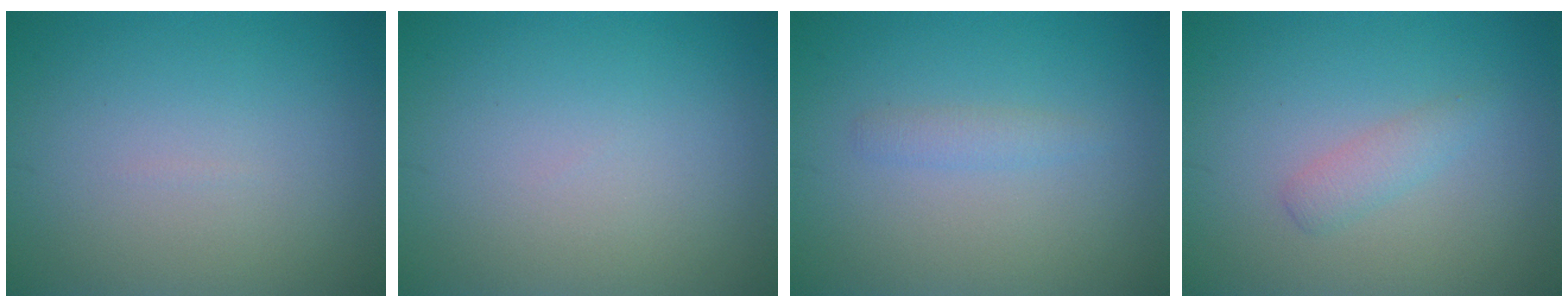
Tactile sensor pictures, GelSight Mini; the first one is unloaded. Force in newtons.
{"total": 0.0}
{"total": 1.1, "press": 1.1, "slide": 0.1}
{"total": 1.5, "press": 1.5, "slide": 0.1}